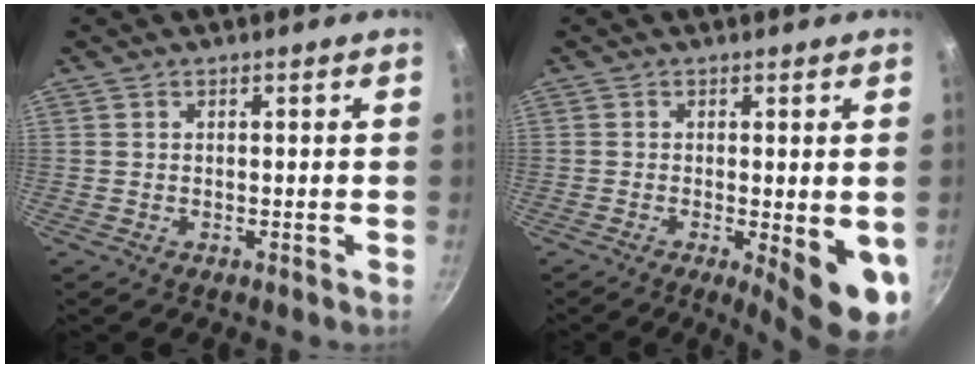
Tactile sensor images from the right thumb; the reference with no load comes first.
{"total": 9.7, "force": [-1.9, 2.8, 9.1], "torque": [-0.102, -0.010, -0.017]}